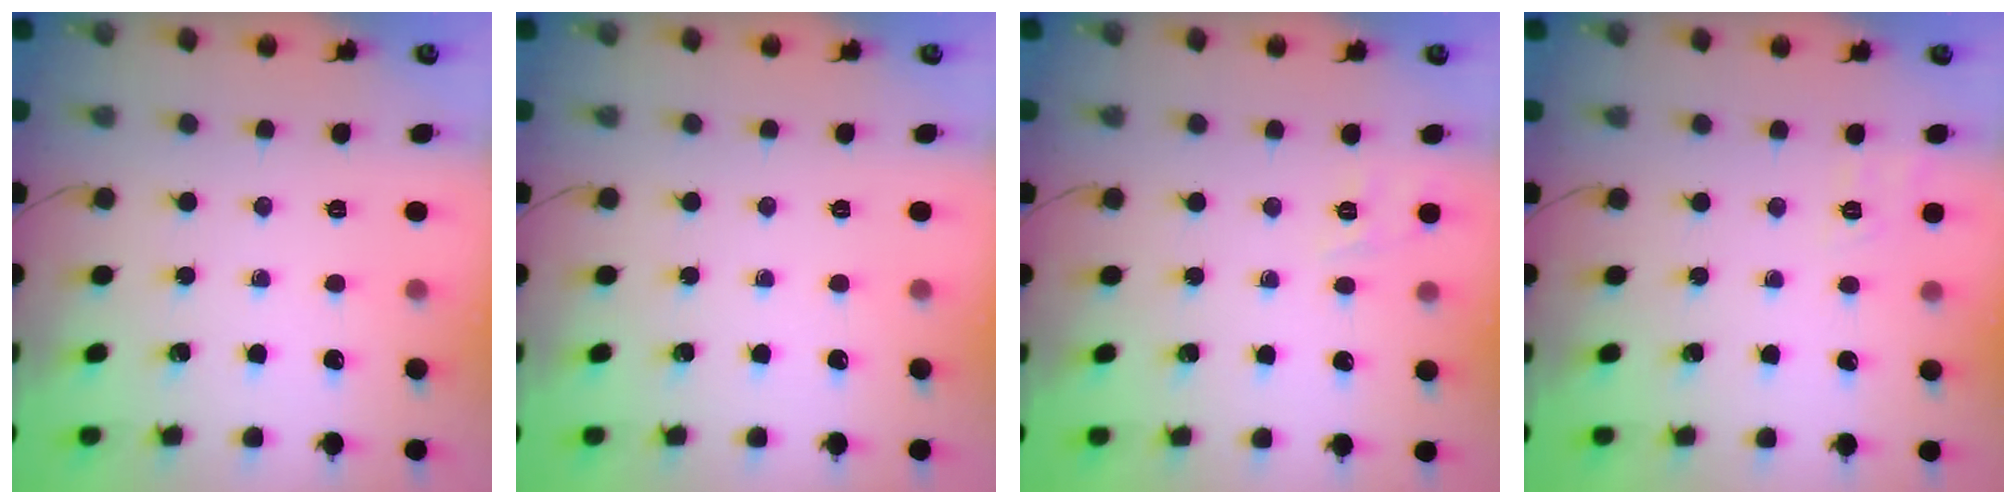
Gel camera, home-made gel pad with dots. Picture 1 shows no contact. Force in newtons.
{"total": 0.0}
{"total": 2.0, "press": 0.8, "slide": 1.9}
{"total": 2.5, "press": 1.8, "slide": 1.8}